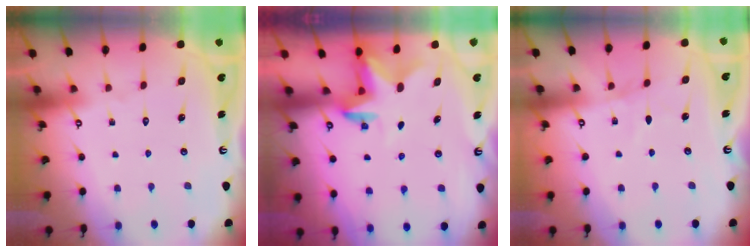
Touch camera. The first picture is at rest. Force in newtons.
{"total": 2.7, "press": 2.6, "slide": 0.5}
{"total": 2.6, "press": 2.6, "slide": 0.3}